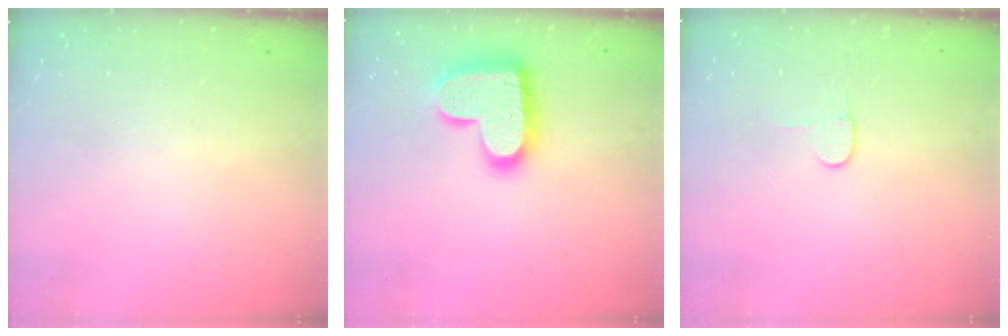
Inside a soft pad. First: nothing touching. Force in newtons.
{"total": 19.3, "press": 19.3, "slide": 1.3}
{"total": 3.2, "press": 3.2, "slide": 0.3}